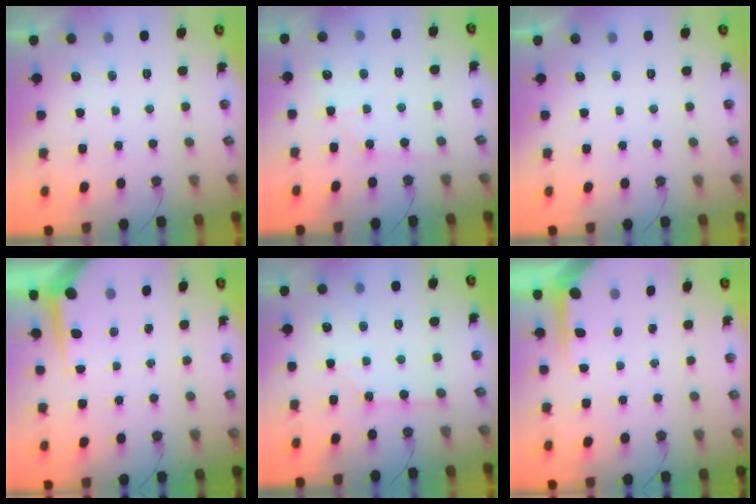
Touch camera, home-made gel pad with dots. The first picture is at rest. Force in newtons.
{"total": 4.4, "press": 4.4, "slide": 0.6}
{"total": 0.0}
{"total": 5.8, "press": 5.8, "slide": 0.4}
{"total": 1.1, "press": 1.1, "slide": 0.2}
{"total": 5.3, "press": 5.2, "slide": 0.1}